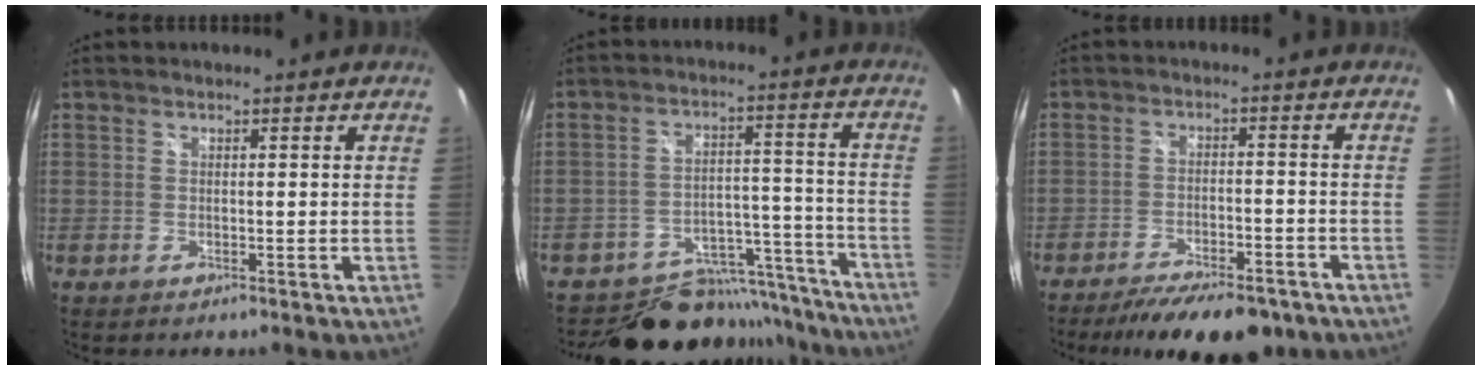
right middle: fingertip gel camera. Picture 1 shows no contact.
{"total": 17.6, "force": [-15.7, 7.6, 2.9], "torque": [-0.052, 0.063, -0.204]}
{"total": 15.2, "force": [-11.9, 4.9, 8.2], "torque": [-0.157, -0.025, -0.169]}